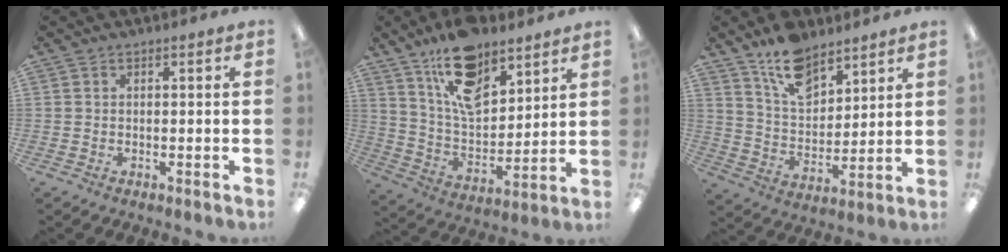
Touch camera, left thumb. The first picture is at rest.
{"total": 15.3, "force": [10.4, 7.5, 8.3], "torque": [-0.149, -0.050, 0.190]}
{"total": 12.7, "force": [9.3, 6.6, 5.6], "torque": [-0.099, -0.048, 0.172]}